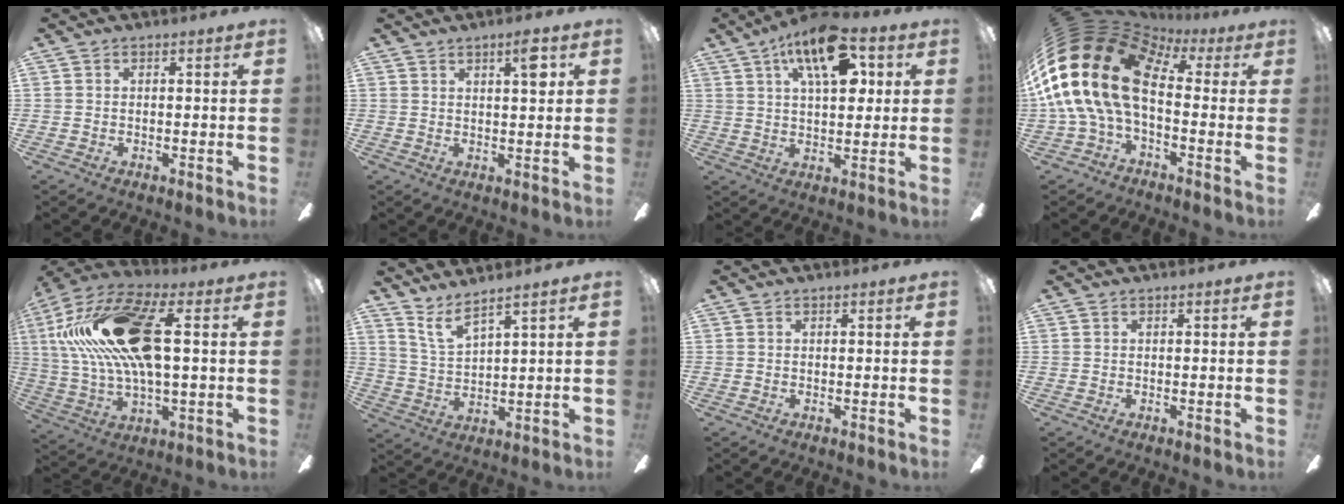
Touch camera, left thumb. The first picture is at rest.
{"total": 5.2, "force": [2.6, 1.4, 4.3], "torque": [-0.059, -0.009, 0.036]}
{"total": 28.5, "force": [14.2, 11.6, 21.8], "torque": [-0.415, -0.071, 0.238]}
{"total": 23.6, "force": [2.6, 14.1, 18.8], "torque": [-0.409, -0.017, 0.052]}
{"total": 25.8, "force": [5.8, 12.0, 22.1], "torque": [-0.431, 0.003, 0.095]}
{"total": 7.1, "force": [5.9, 1.1, 3.7], "torque": [-0.086, -0.033, 0.109]}
{"total": 0.0}
{"total": 0.0}